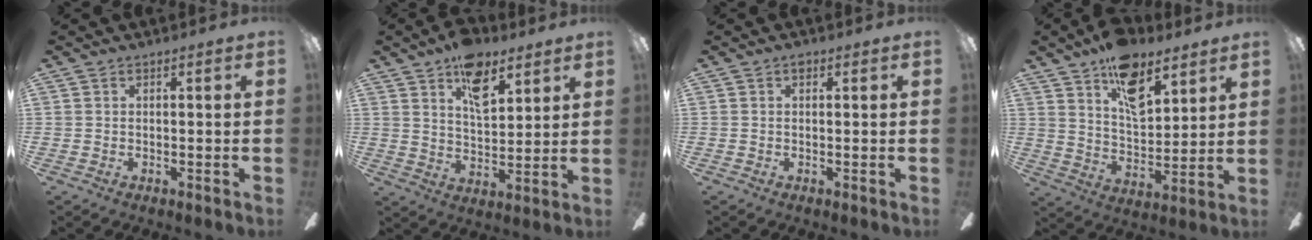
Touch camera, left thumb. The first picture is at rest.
{"total": 11.9, "force": [7.4, 6.1, 7.1], "torque": [-0.099, -0.027, 0.128]}
{"total": 1.2, "force": [0.6, 0.8, 0.7], "torque": [-0.006, 0.000, 0.009]}
{"total": 16.0, "force": [11.2, 9.3, 6.8], "torque": [-0.097, -0.070, 0.205]}